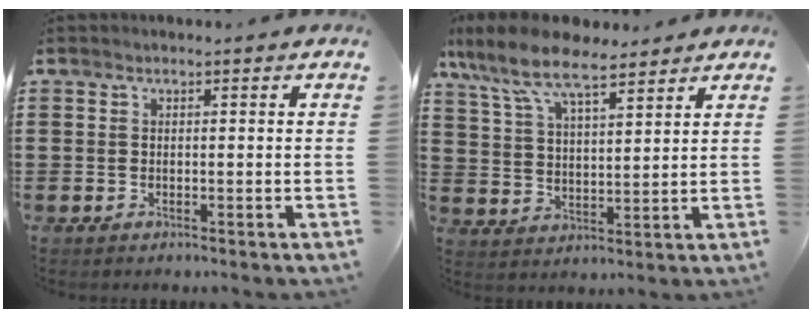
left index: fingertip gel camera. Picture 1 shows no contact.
{"total": 9.1, "force": [7.3, 2.5, 4.7], "torque": [-0.118, -0.021, 0.132]}